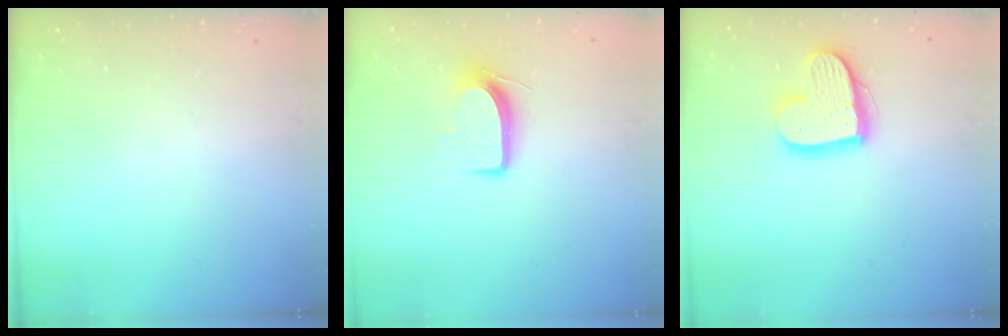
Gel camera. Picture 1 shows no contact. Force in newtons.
{"total": 8.0, "press": 8.0, "slide": 0.9}
{"total": 13.9, "press": 13.9, "slide": 1.0}